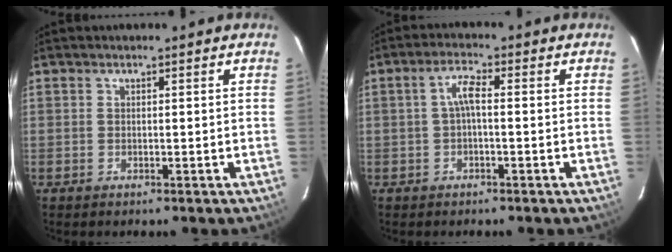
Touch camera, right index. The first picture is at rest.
{"total": 3.3, "force": [-0.3, 0.8, 3.2], "torque": [-0.065, 0.011, -0.005]}